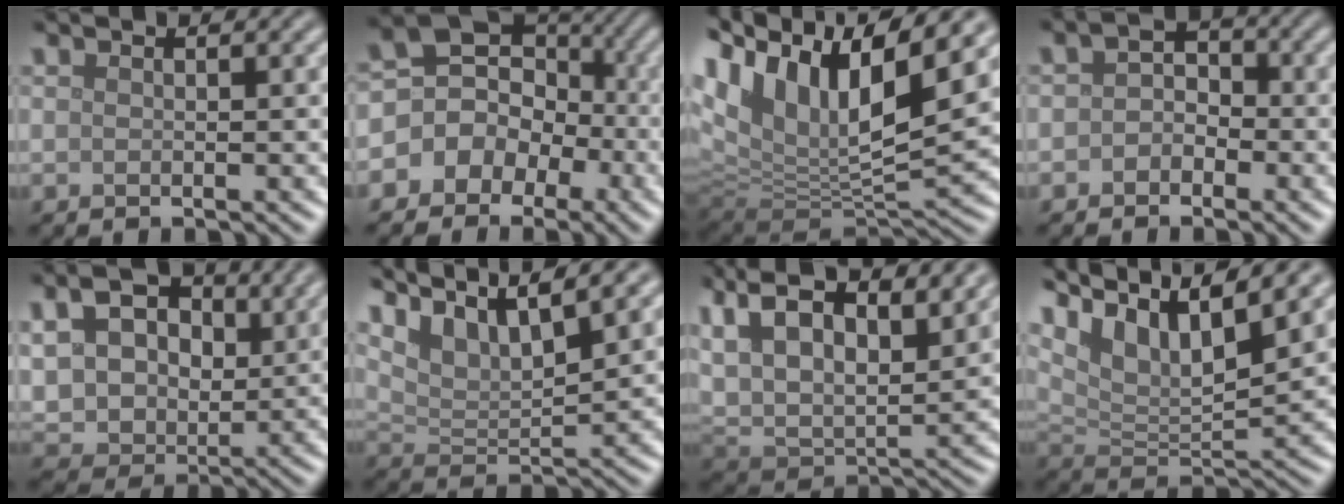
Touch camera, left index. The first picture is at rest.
{"total": 8.7, "force": [-1.3, 8.0, 3.1], "torque": [-0.038, 0.037, -0.060]}
{"total": 14.3, "force": [7.2, 6.3, 10.6], "torque": [-0.216, 0.026, 0.133]}
{"total": 2.2, "force": [-0.9, 1.7, 1.0], "torque": [-0.013, 0.008, -0.023]}
{"total": 7.9, "force": [2.7, 5.5, 5.1], "torque": [-0.114, 0.004, 0.039]}
{"total": 7.7, "force": [5.7, 2.1, 4.8], "torque": [-0.100, 0.006, 0.103]}
{"total": 15.4, "force": [8.1, 7.4, 10.8], "torque": [-0.230, 0.046, 0.126]}
{"total": 11.1, "force": [7.6, 3.4, 7.4], "torque": [-0.145, 0.005, 0.134]}